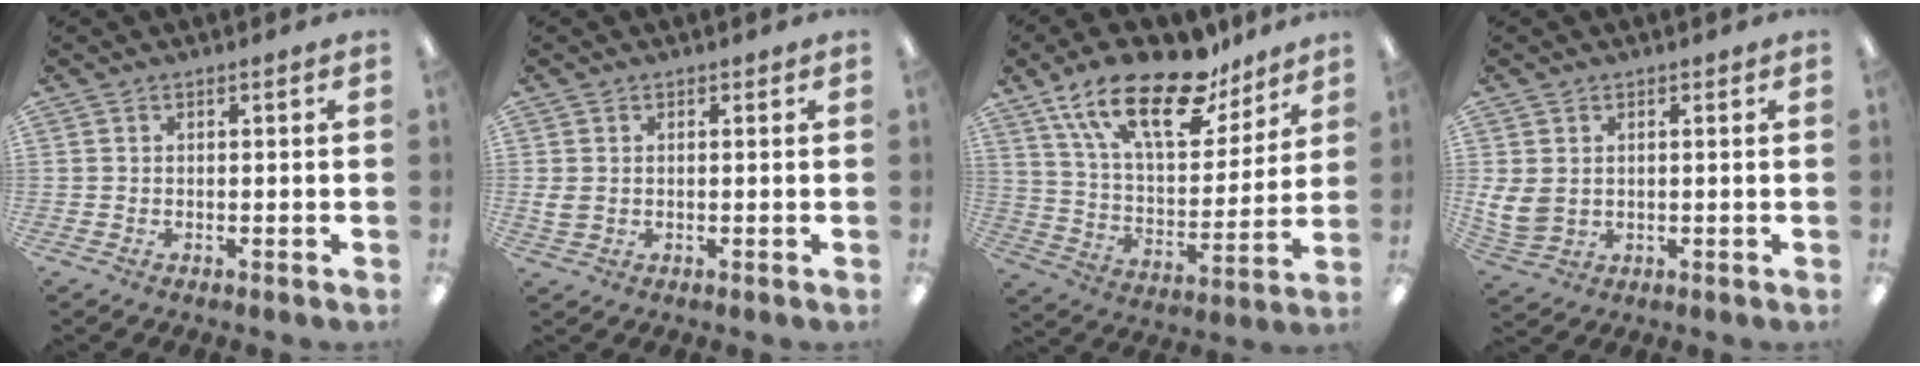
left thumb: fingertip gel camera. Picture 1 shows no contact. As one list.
[{"total": 2.8, "force": [0.5, 2.4, 1.3], "torque": [-0.018, 0.002, 0.008]}, {"total": 22.8, "force": [15.4, 9.3, 14.0], "torque": [-0.238, -0.086, 0.266]}, {"total": 6.6, "force": [1.6, 5.5, 3.2], "torque": [-0.075, -0.003, 0.032]}]